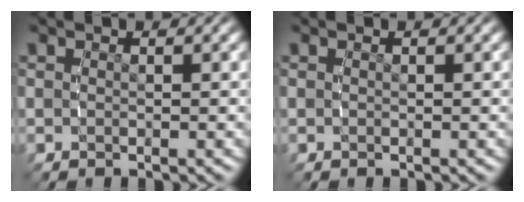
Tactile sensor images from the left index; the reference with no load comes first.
{"total": 0.0}